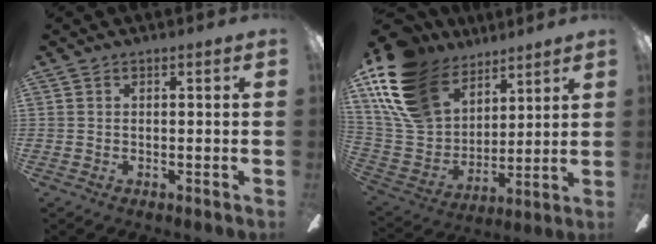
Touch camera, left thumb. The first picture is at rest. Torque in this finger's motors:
{"motor_torque": [2.13, 2.16, 1.38, -1.39, 0.43]}